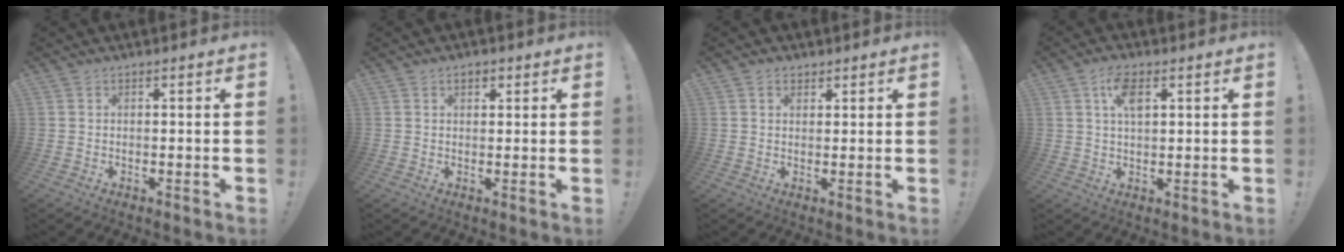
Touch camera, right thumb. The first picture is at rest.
{"total": 2.2, "force": [1.0, 1.4, 1.4], "torque": [-0.018, -0.001, 0.015]}
{"total": 2.2, "force": [1.3, 1.5, 0.8], "torque": [-0.001, -0.007, 0.022]}
{"total": 6.6, "force": [2.4, 3.2, 5.3], "torque": [-0.097, 0.004, 0.042]}